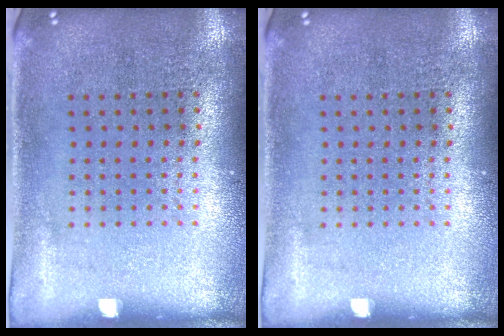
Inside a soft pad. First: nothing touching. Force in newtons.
{"total": 0.0}